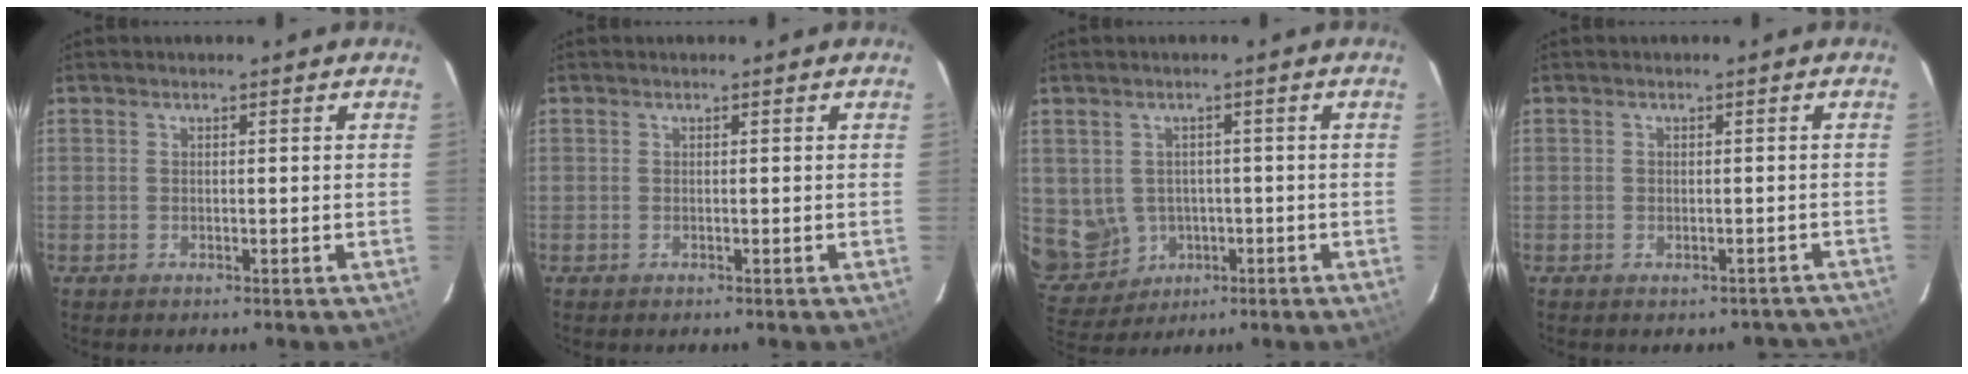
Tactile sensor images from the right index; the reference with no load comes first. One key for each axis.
{"total": 0.0}
{"total": 8.9, "fx": -1.2, "fy": 8.4, "fz": 2.9, "tx": -0.089, "ty": 0.007, "tz": 0.008}
{"total": 4.5, "fx": -3.7, "fy": 2.6, "fz": 0.8, "tx": 0.001, "ty": 0.021, "tz": -0.030}